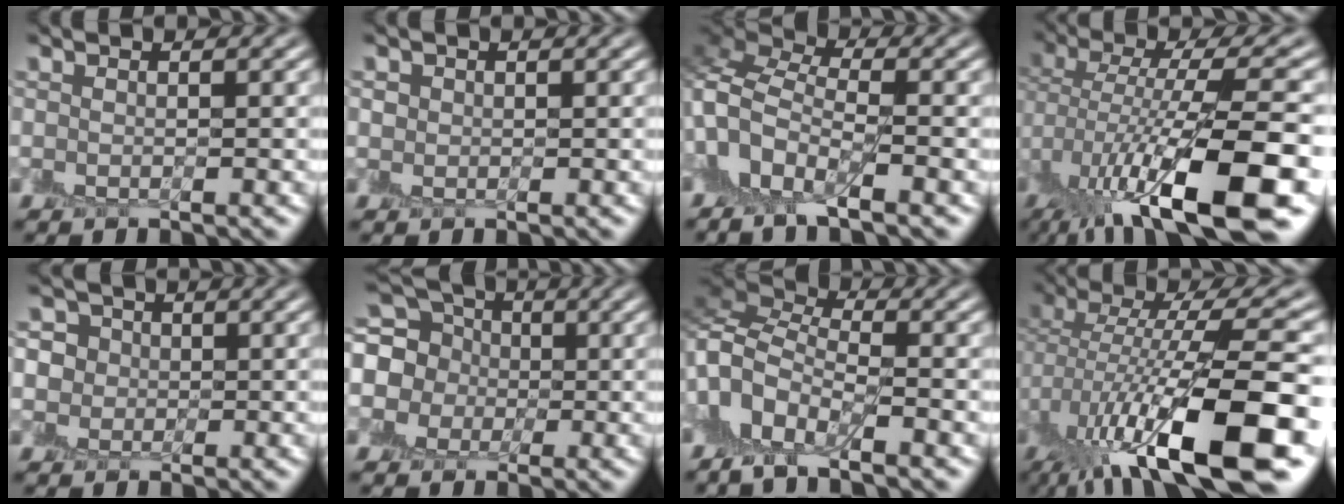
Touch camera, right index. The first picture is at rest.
{"total": 0.9, "force": [0.5, 0.8, -0.2], "torque": [0.002, 0.004, 0.007]}
{"total": 6.3, "force": [-3.0, 3.4, 4.3], "torque": [-0.095, 0.003, -0.076]}
{"total": 12.7, "force": [-4.5, 4.0, 11.2], "torque": [-0.205, -0.005, -0.065]}
{"total": 5.6, "force": [2.3, 4.8, 1.9], "torque": [-0.040, 0.033, 0.011]}
{"total": 9.7, "force": [1.7, 8.7, 3.9], "torque": [-0.113, 0.035, -0.007]}
{"total": 5.7, "force": [-2.6, 3.0, 4.1], "torque": [-0.083, 0.008, -0.075]}
{"total": 13.8, "force": [-4.2, 4.1, 12.5], "torque": [-0.227, 0.000, -0.062]}